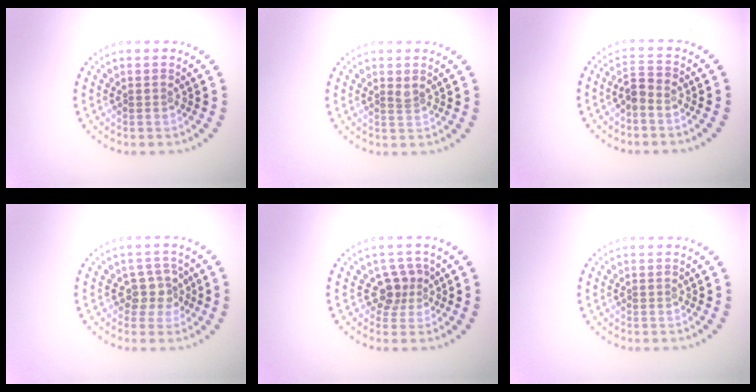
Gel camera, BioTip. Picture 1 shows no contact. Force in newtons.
{"total": 0.8, "press": 0.6, "slide": 0.6}
{"total": 1.7, "press": 1.4, "slide": 0.9}
{"total": 2.3, "press": 1.9, "slide": 1.2}
{"total": 2.4, "press": 1.8, "slide": 1.6}
{"total": 0.0}